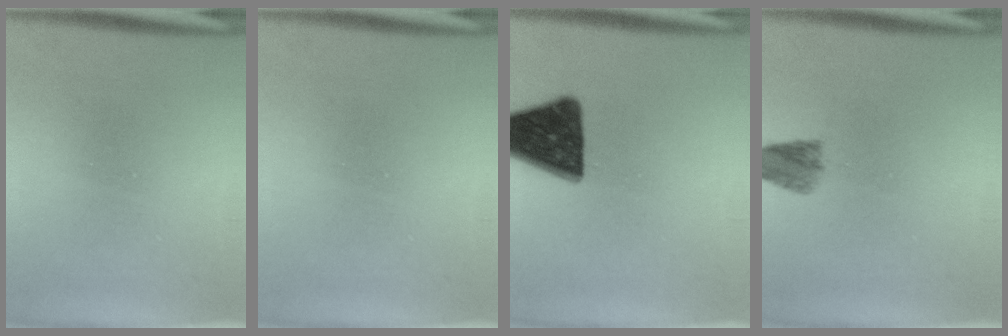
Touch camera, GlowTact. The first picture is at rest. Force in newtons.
{"total": 0.0}
{"total": 14.8}
{"total": 3.8}